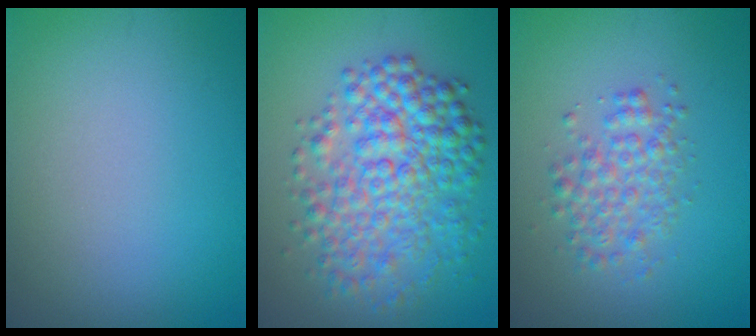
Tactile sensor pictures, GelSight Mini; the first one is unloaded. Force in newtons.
{"total": 7.1, "press": 7.1, "slide": 0.1}
{"total": 2.8, "press": 2.8, "slide": 0.0}